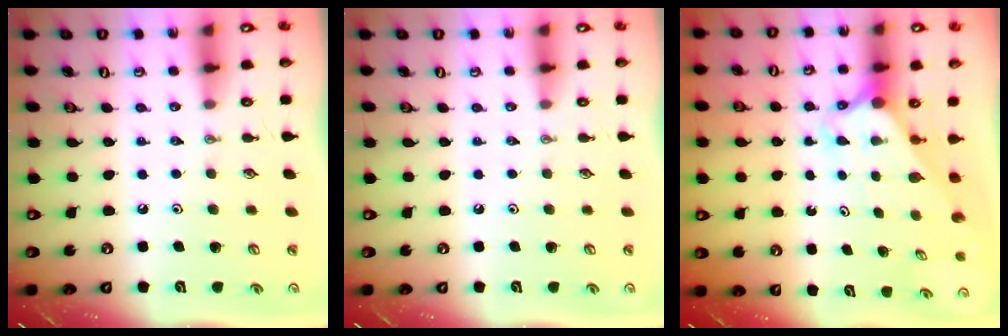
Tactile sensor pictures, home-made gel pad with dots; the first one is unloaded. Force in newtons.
{"total": 0.0}
{"total": 2.6, "press": 2.6, "slide": 0.2}